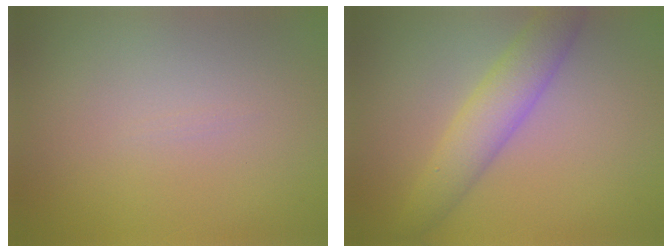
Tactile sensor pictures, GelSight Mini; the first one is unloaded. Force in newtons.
{"total": 4.1, "press": 4.1, "slide": 0.2}